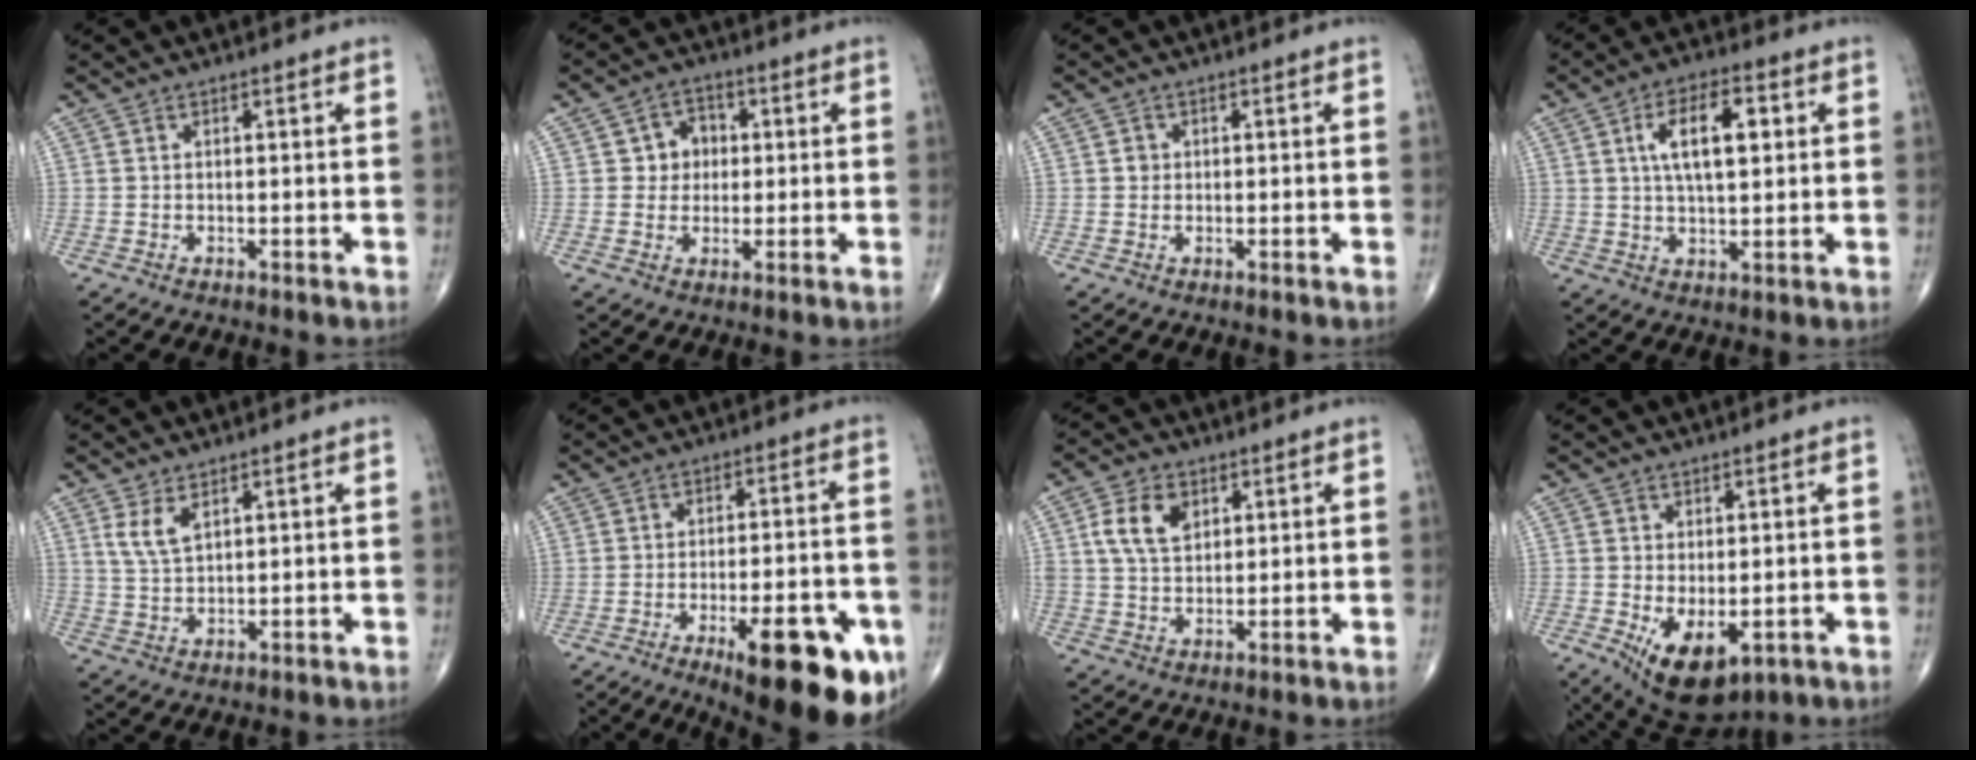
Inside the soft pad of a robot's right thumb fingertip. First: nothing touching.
{"total": 4.3, "force": [0.2, 3.9, 1.7], "torque": [0.005, 0.010, -0.005]}
{"total": 1.3, "force": [0.1, 1.2, 0.4], "torque": [0.000, 0.002, 0.001]}
{"total": 10.6, "force": [2.7, 4.7, 9.1], "torque": [-0.144, 0.005, 0.045]}
{"total": 4.5, "force": [2.4, 2.0, 3.3], "torque": [-0.064, -0.010, 0.055]}
{"total": 19.6, "force": [-8.9, 6.7, 16.1], "torque": [-0.159, 0.028, -0.113]}
{"total": 8.0, "force": [2.8, 5.3, 5.2], "torque": [-0.087, -0.006, 0.054]}
{"total": 10.0, "force": [-3.0, 5.6, 7.8], "torque": [-0.116, -0.012, -0.029]}